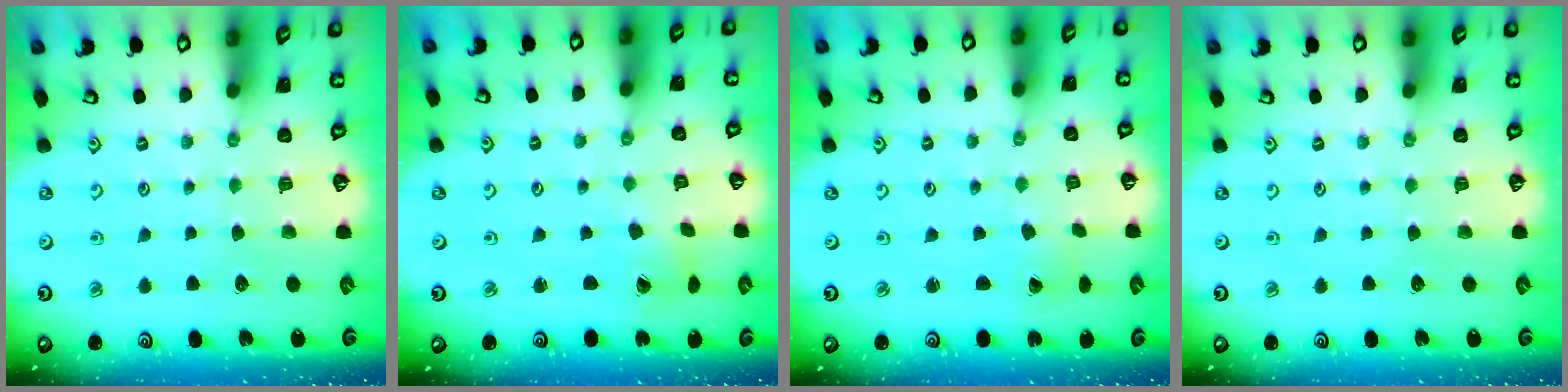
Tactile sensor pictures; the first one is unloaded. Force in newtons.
{"total": 2.0, "press": 2.0, "slide": 0.3}
{"total": 0.5, "press": 0.5, "slide": 0.0}
{"total": 0.0}